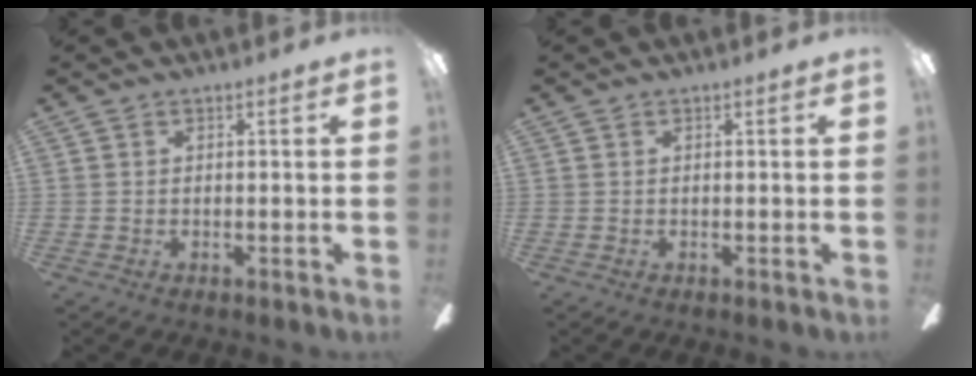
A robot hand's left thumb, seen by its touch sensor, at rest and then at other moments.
{"total": 0.0}